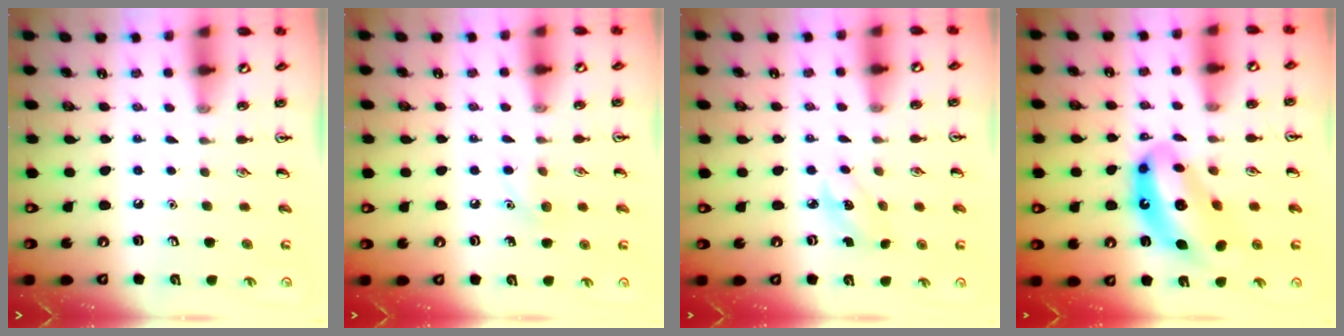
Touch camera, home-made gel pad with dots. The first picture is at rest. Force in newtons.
{"total": 5.5, "press": 5.2, "slide": 1.8}
{"total": 2.7, "press": 2.6, "slide": 0.7}
{"total": 13.4, "press": 12.6, "slide": 4.6}